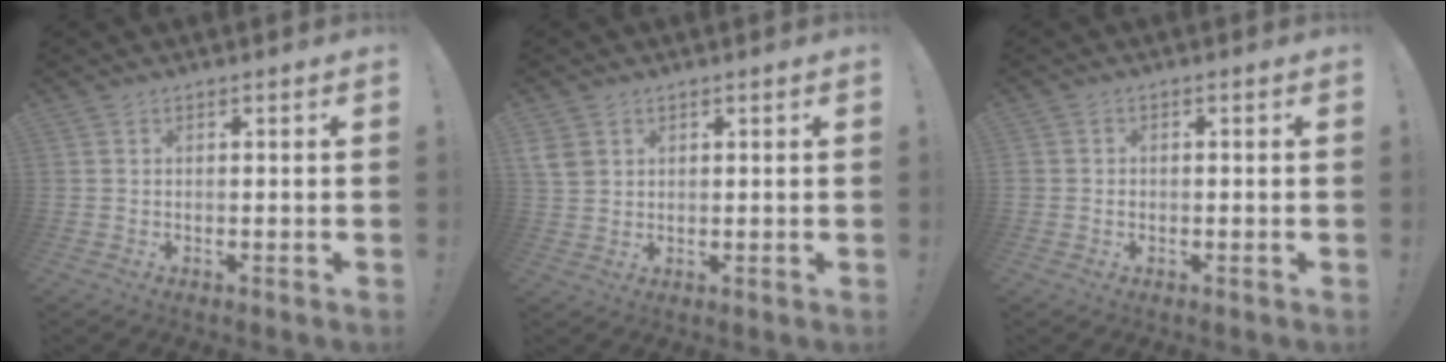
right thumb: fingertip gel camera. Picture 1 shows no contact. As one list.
[{"total": 4.2, "force": [2.0, 3.2, 1.8], "torque": [-0.027, -0.002, 0.042]}, {"total": 1.0, "force": [-0.5, 0.8, 0.1], "torque": [-0.007, 0.005, -0.009]}]